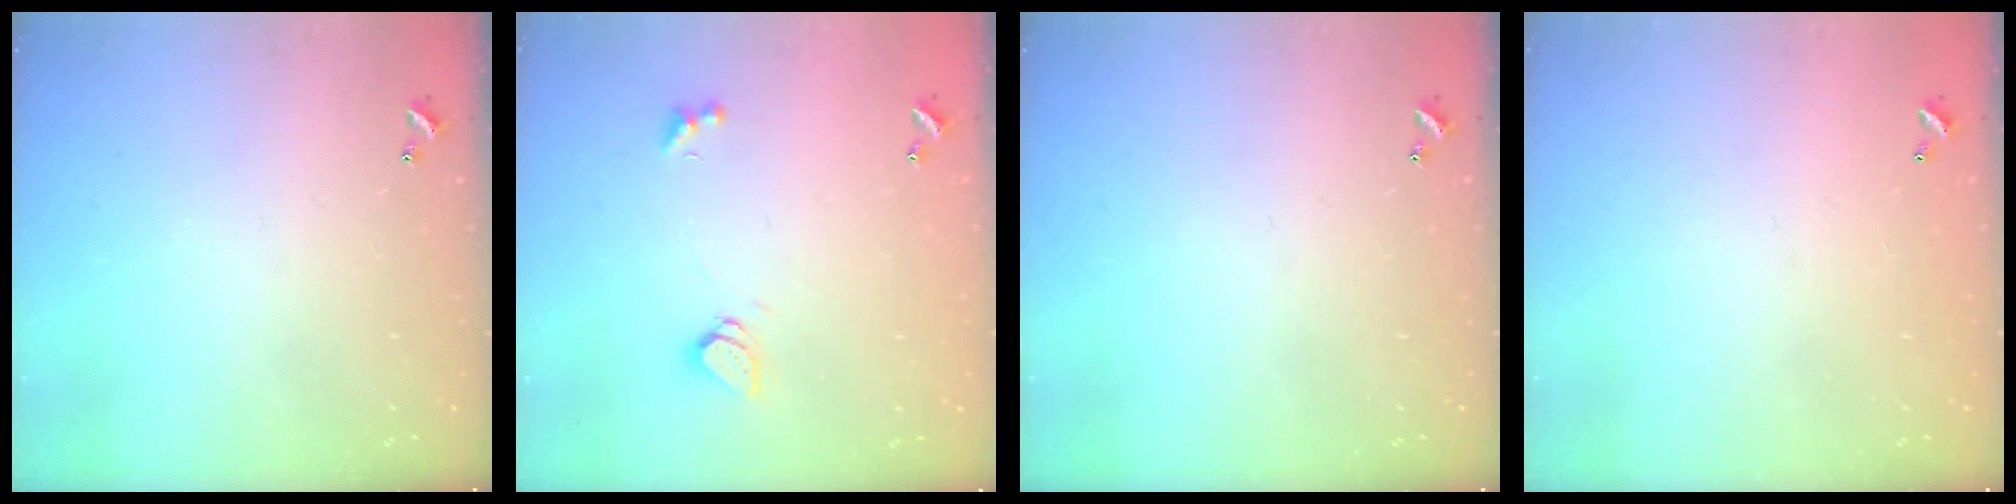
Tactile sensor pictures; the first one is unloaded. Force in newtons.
{"total": 2.2, "press": 2.2, "slide": 0.5}
{"total": 0.0}
{"total": 3.0, "press": 3.0, "slide": 0.1}